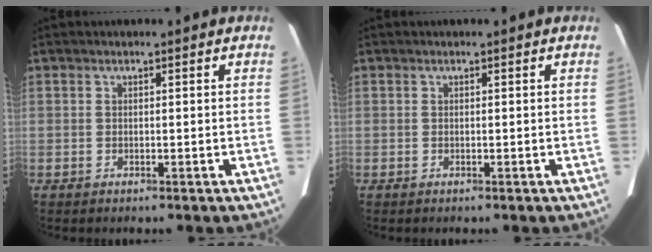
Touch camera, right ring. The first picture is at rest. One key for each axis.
{"total": 0.0}